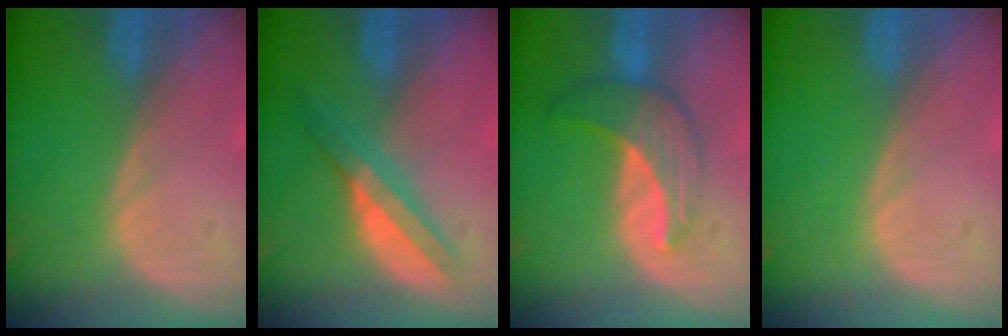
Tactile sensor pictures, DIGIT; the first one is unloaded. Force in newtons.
{"total": 5.7, "press": 5.3, "slide": 2.0}
{"total": 7.2, "press": 6.4, "slide": 3.2}
{"total": 0.0}